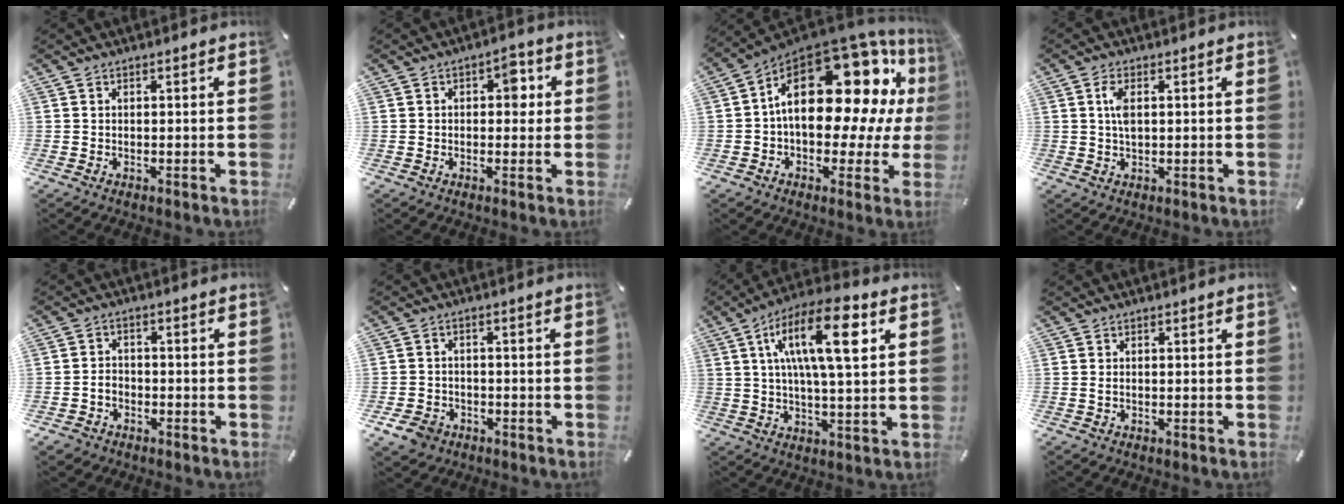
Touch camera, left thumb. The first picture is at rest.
{"total": 4.4, "force": [0.5, 2.9, 3.2], "torque": [-0.027, -0.002, -0.004]}
{"total": 26.0, "force": [7.3, 14.0, 20.7], "torque": [-0.318, -0.049, 0.128]}
{"total": 3.8, "force": [0.7, 1.6, 3.4], "torque": [-0.069, 0.001, 0.007]}
{"total": 3.9, "force": [-1.9, 3.1, 1.4], "torque": [-0.031, 0.010, -0.038]}
{"total": 5.4, "force": [-3.2, 3.8, 1.9], "torque": [-0.045, 0.016, -0.062]}
{"total": 15.8, "force": [5.5, 4.9, 14.0], "torque": [-0.243, -0.001, 0.082]}
{"total": 0.8, "force": [-0.1, 0.3, 0.7], "torque": [-0.015, 0.000, -0.003]}